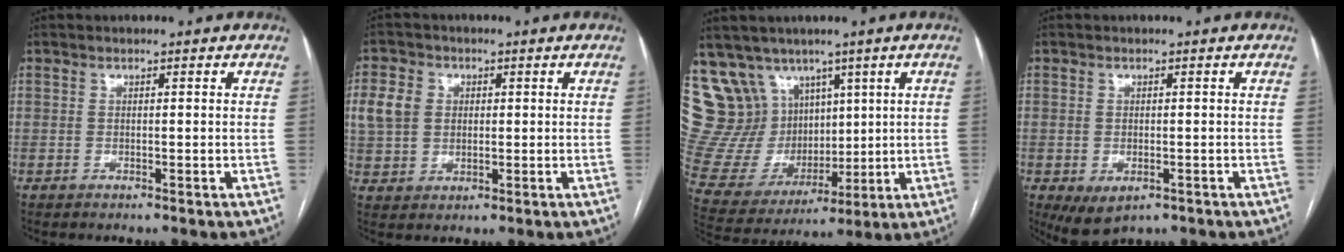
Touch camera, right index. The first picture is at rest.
{"total": 6.4, "force": [1.4, 5.4, 3.2], "torque": [-0.079, 0.015, 0.030]}
{"total": 18.5, "force": [10.0, 14.2, 6.3], "torque": [-0.152, 0.063, 0.221]}
{"total": 4.4, "force": [-1.9, 2.6, 3.1], "torque": [-0.057, -0.008, -0.014]}